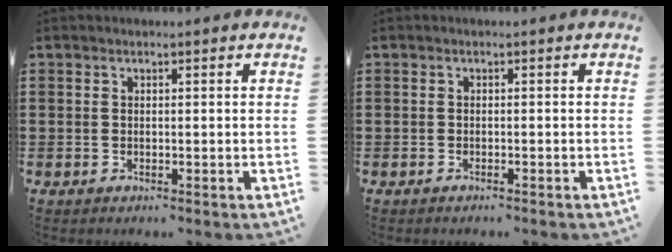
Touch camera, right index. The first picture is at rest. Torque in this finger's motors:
{"motor_torque": [-0.09, 0.15, -0.38, -0.08]}